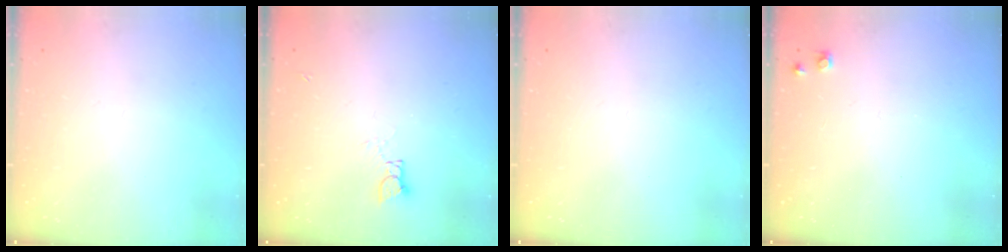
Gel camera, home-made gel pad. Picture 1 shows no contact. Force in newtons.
{"total": 3.5, "press": 3.5, "slide": 0.4}
{"total": 0.0}
{"total": 5.1, "press": 5.1, "slide": 0.6}